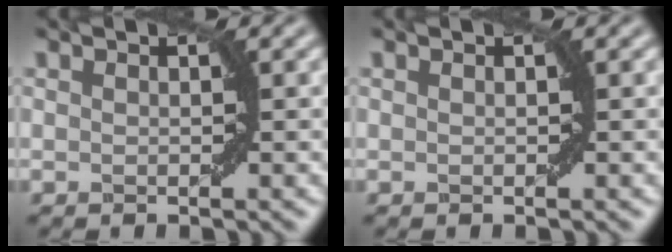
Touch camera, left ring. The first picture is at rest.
{"total": 0.0}